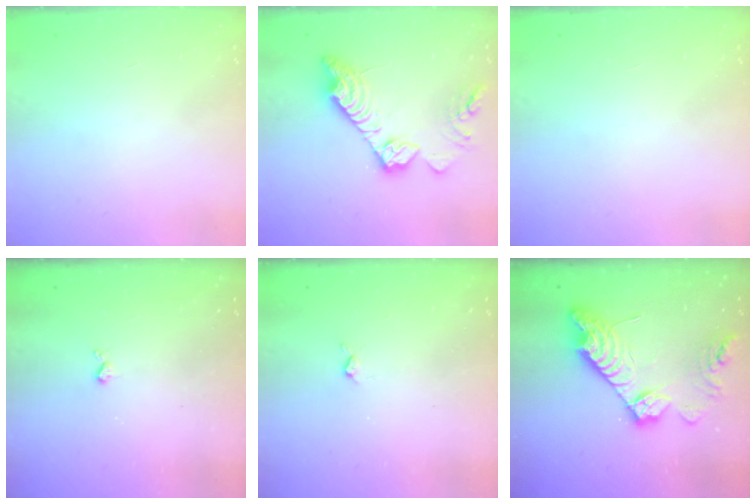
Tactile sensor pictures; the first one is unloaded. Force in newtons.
{"total": 16.1, "press": 16.0, "slide": 0.8}
{"total": 0.0}
{"total": 3.3, "press": 3.3, "slide": 0.5}
{"total": 2.2, "press": 2.1, "slide": 0.5}
{"total": 16.1, "press": 16.1, "slide": 0.9}